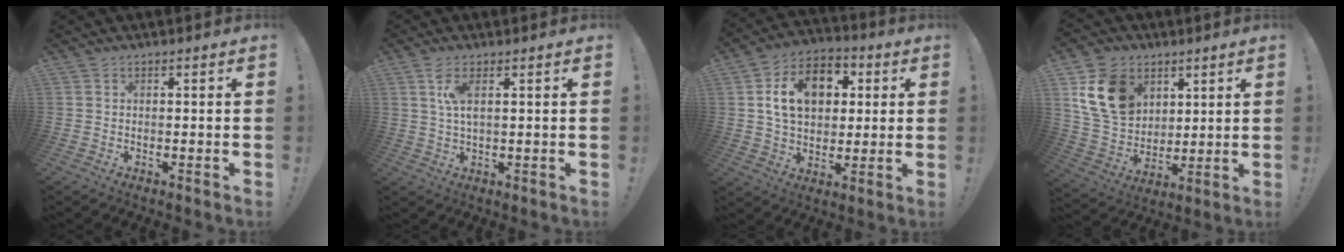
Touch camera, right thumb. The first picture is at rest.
{"total": 5.8, "force": [2.1, 1.7, 5.1], "torque": [-0.108, -0.004, 0.034]}
{"total": 15.8, "force": [4.2, 11.4, 10.2], "torque": [-0.153, 0.003, 0.081]}
{"total": 16.9, "force": [7.0, 12.5, 9.0], "torque": [-0.171, -0.020, 0.141]}